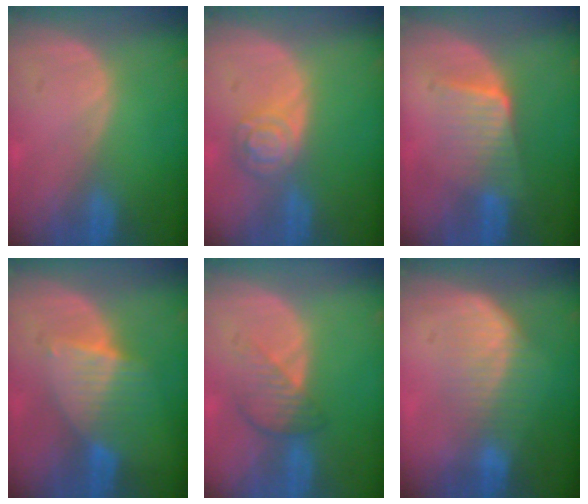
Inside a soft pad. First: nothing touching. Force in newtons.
{"total": 5.0, "press": 4.5, "slide": 2.3}
{"total": 6.6, "press": 5.8, "slide": 3.1}
{"total": 6.6, "press": 6.2, "slide": 2.4}
{"total": 4.3, "press": 3.8, "slide": 1.9}
{"total": 6.5, "press": 5.9, "slide": 2.7}